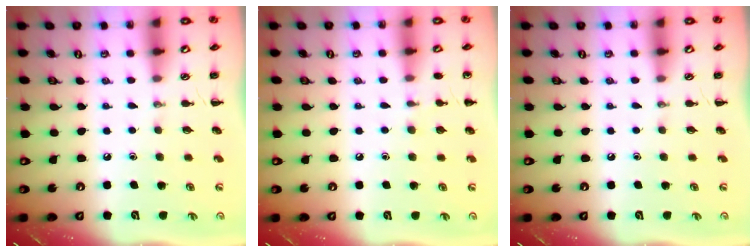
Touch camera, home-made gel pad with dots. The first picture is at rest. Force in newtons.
{"total": 5.6, "press": 5.3, "slide": 1.7}
{"total": 0.0}